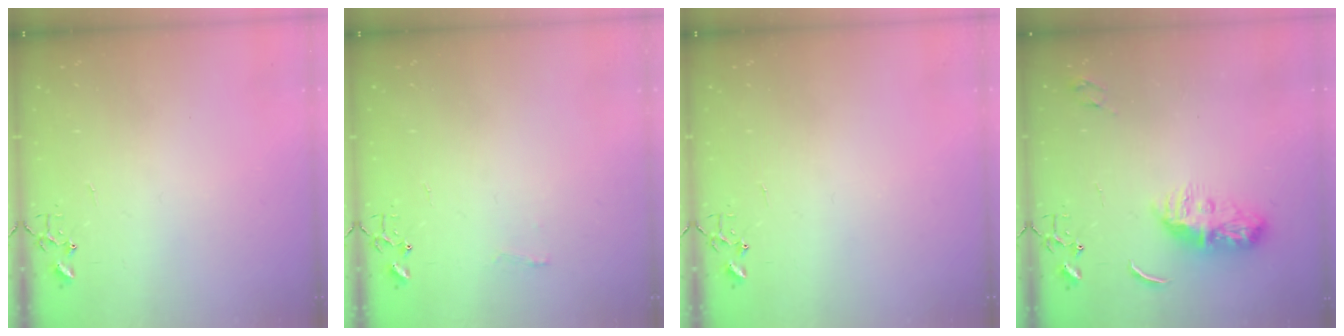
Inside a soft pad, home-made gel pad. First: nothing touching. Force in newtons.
{"total": 4.8, "press": 4.8, "slide": 0.6}
{"total": 0.0}
{"total": 9.4, "press": 9.4, "slide": 0.4}